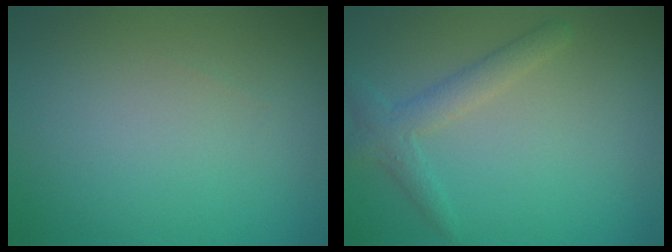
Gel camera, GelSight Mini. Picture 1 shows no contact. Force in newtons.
{"total": 2.4, "press": 2.4, "slide": 0.2}